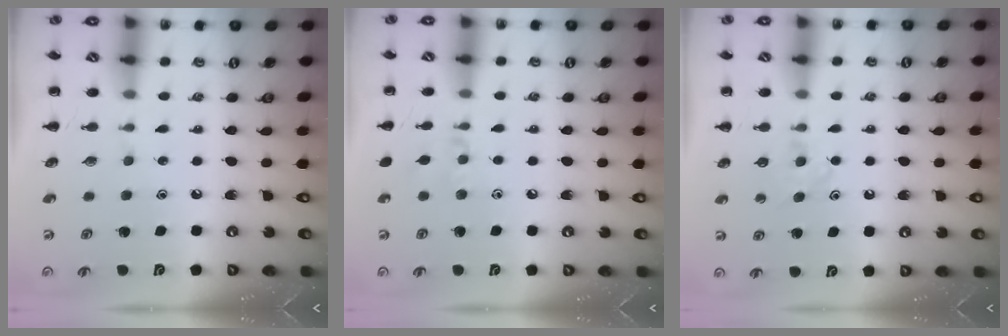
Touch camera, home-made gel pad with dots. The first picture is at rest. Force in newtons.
{"total": 6.6, "press": 6.4, "slide": 1.8}
{"total": 4.4, "press": 4.2, "slide": 1.2}